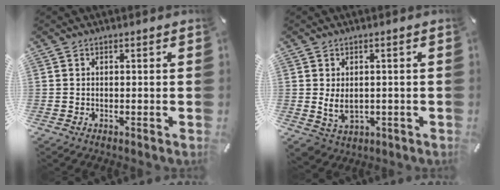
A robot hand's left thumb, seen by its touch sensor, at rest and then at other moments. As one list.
[{"total": 5.1, "force": [0.1, 4.0, 3.2], "torque": [-0.071, -0.004, 0.002]}]